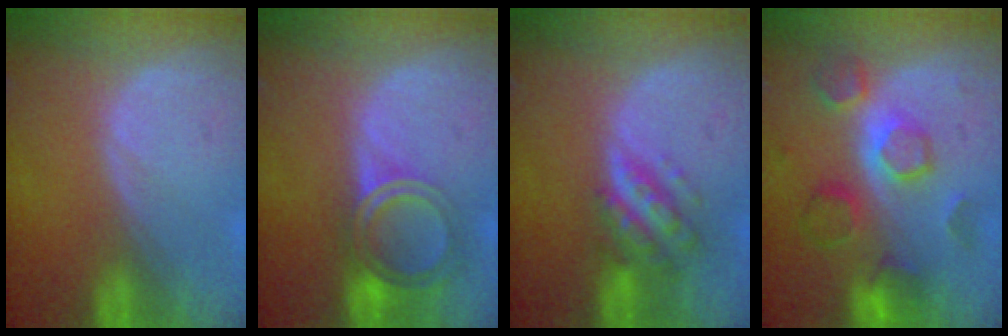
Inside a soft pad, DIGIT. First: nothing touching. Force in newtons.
{"total": 6.1, "press": 5.3, "slide": 3.0}
{"total": 5.6, "press": 5.2, "slide": 2.2}
{"total": 8.2, "press": 7.7, "slide": 2.9}